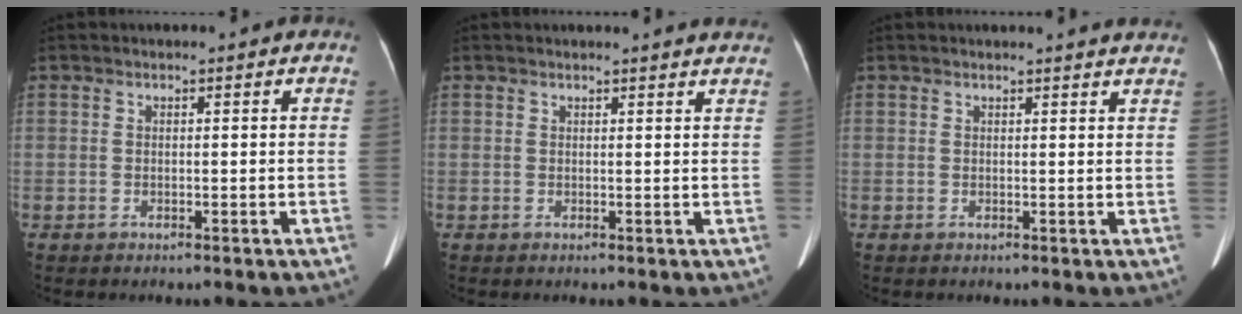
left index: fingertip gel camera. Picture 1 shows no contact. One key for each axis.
{"total": 4.9, "fx": 4.8, "fy": 0.4, "fz": 1.2, "tx": -0.010, "ty": 0.003, "tz": 0.036}
{"total": 5.3, "fx": 5.1, "fy": 0.5, "fz": 1.2, "tx": -0.009, "ty": 0.000, "tz": 0.037}